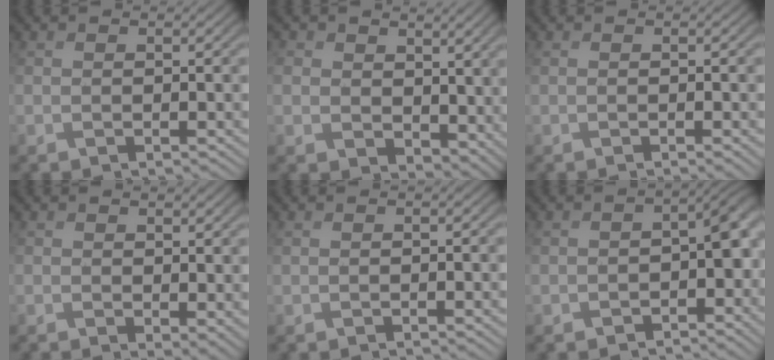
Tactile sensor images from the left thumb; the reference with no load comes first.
{"total": 7.0, "force": [2.6, 5.4, 3.5], "torque": [-0.107, -0.013, 0.065]}
{"total": 1.7, "force": [-0.5, 0.3, 1.6], "torque": [-0.018, -0.004, 0.009]}
{"total": 3.5, "force": [-0.4, 1.8, 2.9], "torque": [-0.067, -0.014, -0.002]}
{"total": 1.2, "force": [-0.4, 0.2, 1.1], "torque": [-0.009, 0.000, 0.009]}
{"total": 5.3, "force": [-2.6, 3.1, 3.4], "torque": [-0.045, -0.015, -0.040]}